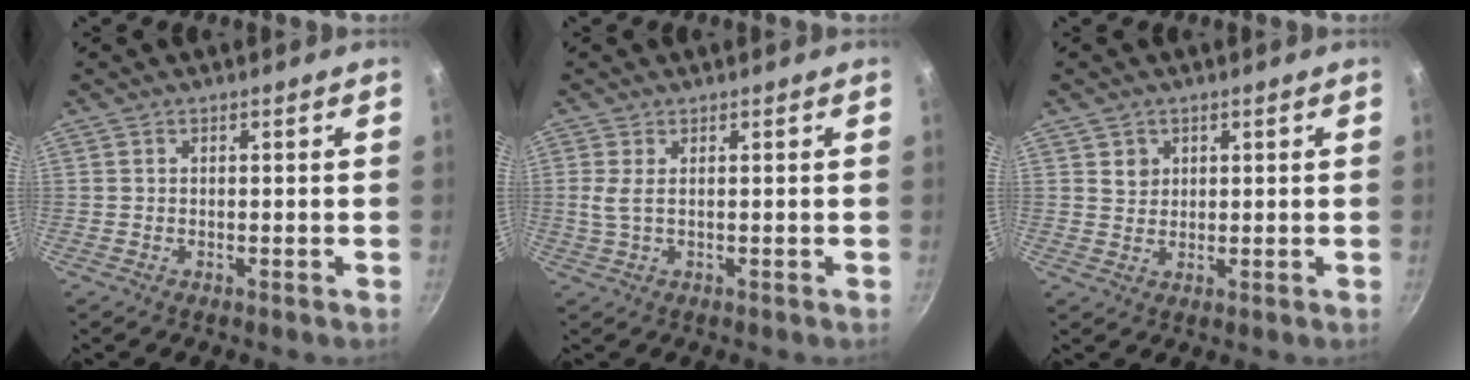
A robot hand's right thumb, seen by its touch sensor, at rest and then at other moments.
{"total": 2.3, "force": [0.4, 0.6, 2.2], "torque": [-0.058, 0.001, 0.010]}
{"total": 2.5, "force": [1.0, 2.1, 0.6], "torque": [0.003, 0.002, 0.019]}